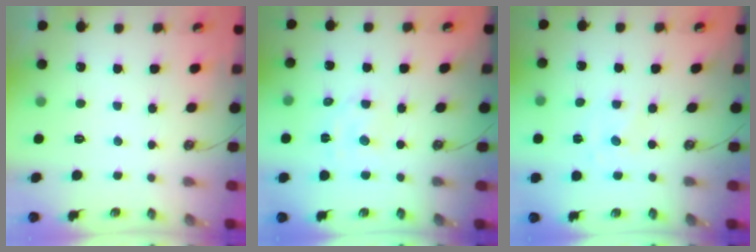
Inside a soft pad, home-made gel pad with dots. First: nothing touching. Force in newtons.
{"total": 2.7, "press": 2.7, "slide": 0.1}
{"total": 0.0}